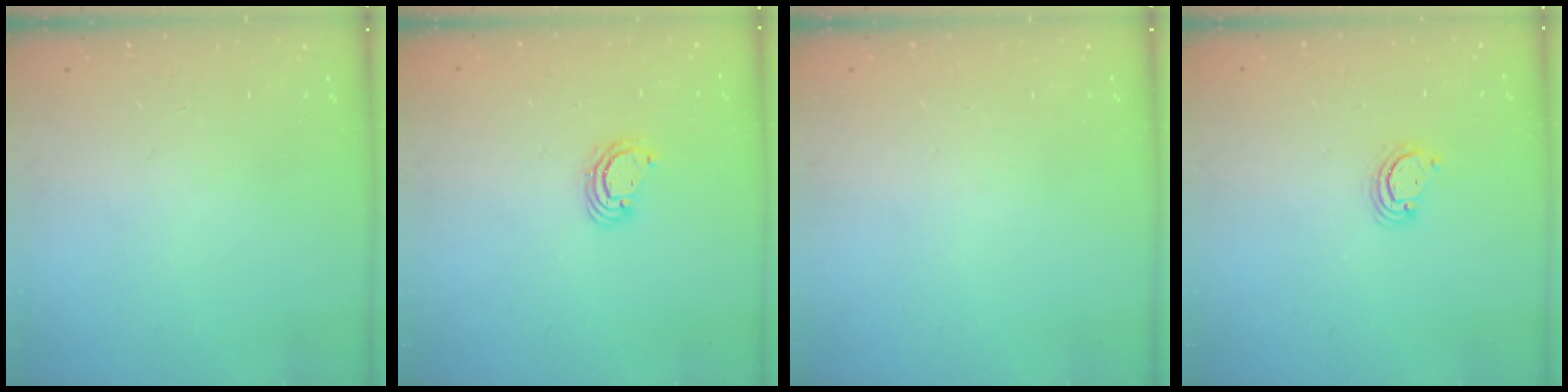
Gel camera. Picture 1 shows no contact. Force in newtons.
{"total": 3.8, "press": 3.8, "slide": 0.1}
{"total": 0.0}
{"total": 2.6, "press": 2.6, "slide": 0.3}